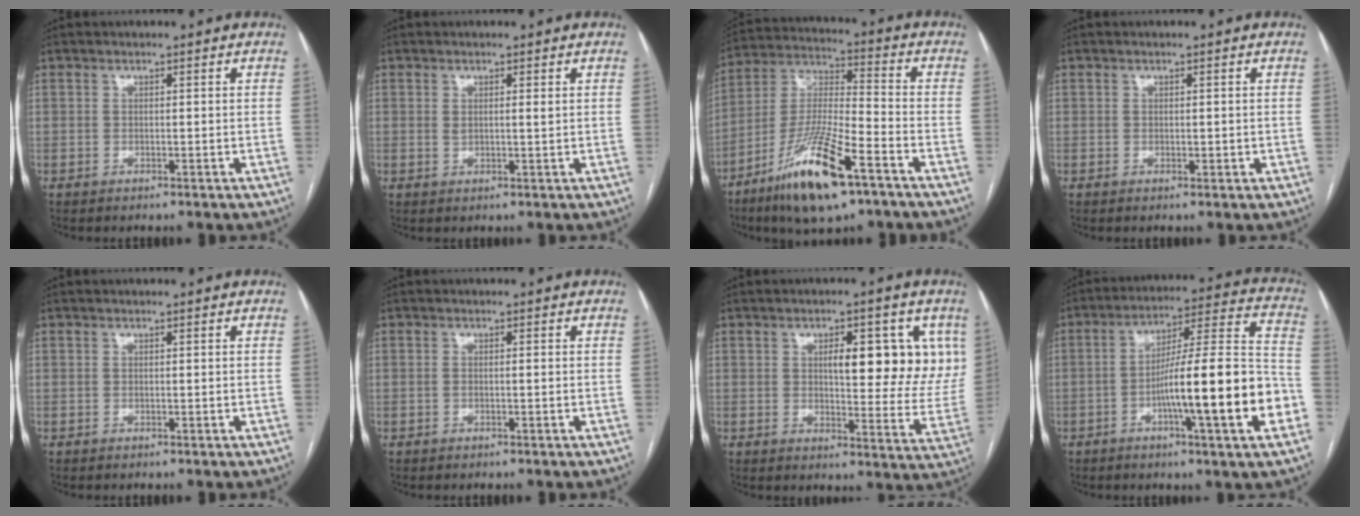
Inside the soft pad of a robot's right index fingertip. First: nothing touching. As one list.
[{"total": 1.5, "force": [0.6, 0.3, 1.4], "torque": [-0.026, 0.000, 0.011]}, {"total": 16.2, "force": [-9.3, 2.8, 13.0], "torque": [-0.267, -0.025, -0.167]}, {"total": 0.9, "force": [0.0, 0.6, 0.7], "torque": [-0.009, 0.000, 0.004]}, {"total": 0.0}, {"total": 0.7, "force": [-0.1, 0.1, 0.7], "torque": [-0.012, 0.000, 0.000]}, {"total": 12.6, "force": [4.3, 4.6, 11.0], "torque": [-0.127, 0.002, 0.055]}, {"total": 18.7, "force": [-5.5, 0.7, 17.8], "torque": [-0.253, 0.011, -0.084]}]